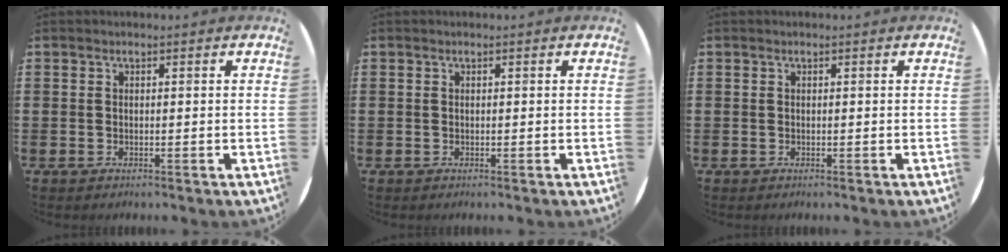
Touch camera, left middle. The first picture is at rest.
{"total": 0.0}
{"total": 0.0}